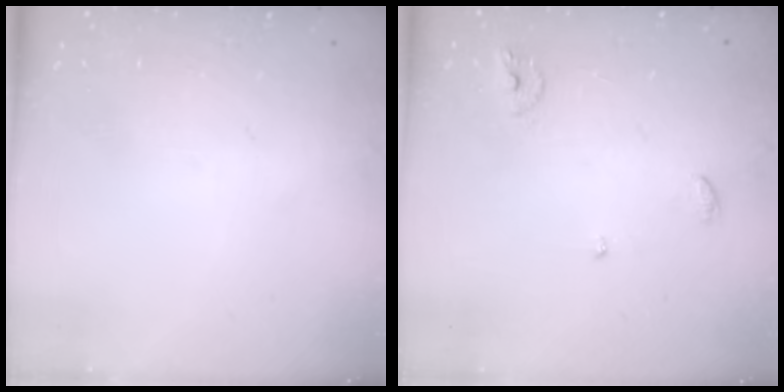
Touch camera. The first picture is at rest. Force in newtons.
{"total": 6.2, "press": 6.2, "slide": 0.2}